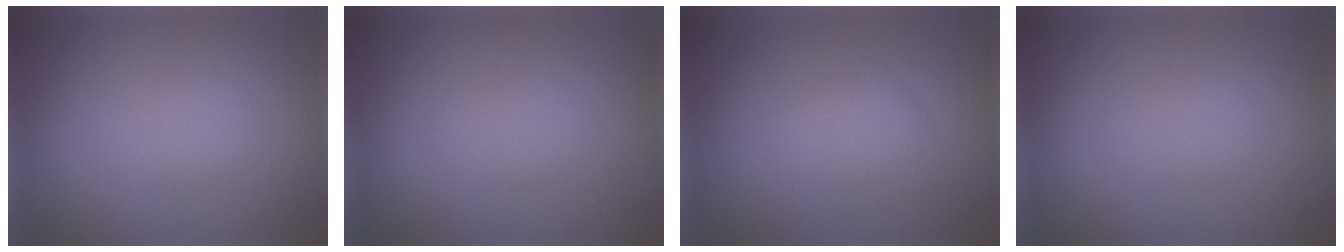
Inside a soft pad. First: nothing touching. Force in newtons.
{"total": 0.0}
{"total": 2.2, "press": 2.2, "slide": 0.0}
{"total": 0.0}